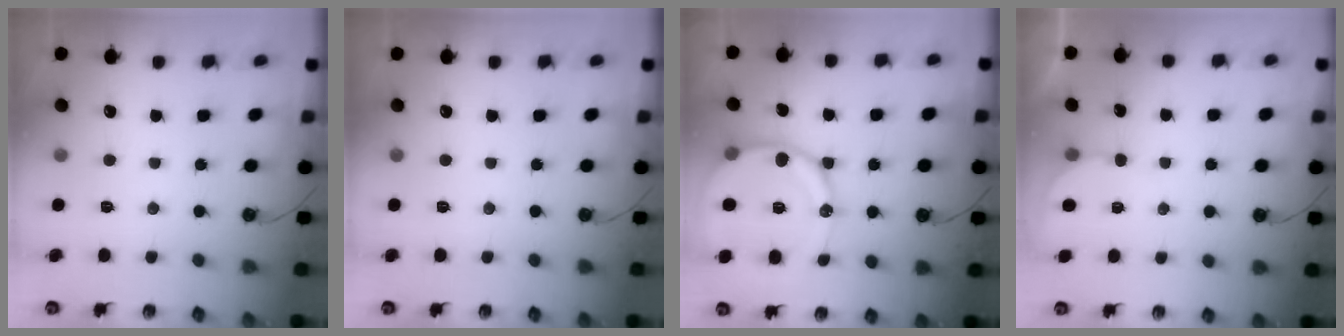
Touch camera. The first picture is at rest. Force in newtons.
{"total": 0.0}
{"total": 16.4, "press": 16.4, "slide": 1.5}
{"total": 1.9, "press": 1.9, "slide": 0.1}